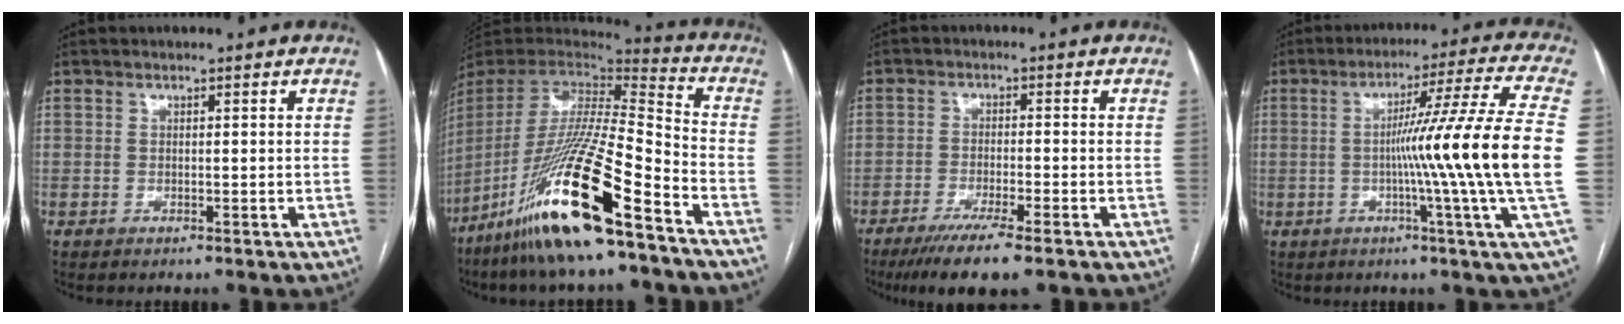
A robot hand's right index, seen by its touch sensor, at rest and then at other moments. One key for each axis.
{"total": 24.3, "fx": -15.0, "fy": 1.3, "fz": 19.1, "tx": -0.395, "ty": -0.057, "tz": -0.284}
{"total": 7.7, "fx": -5.4, "fy": 0.5, "fz": 5.5, "tx": -0.090, "ty": -0.017, "tz": -0.088}
{"total": 17.5, "fx": -1.5, "fy": -3.4, "fz": 17.1, "tx": -0.254, "ty": -0.013, "tz": -0.037}